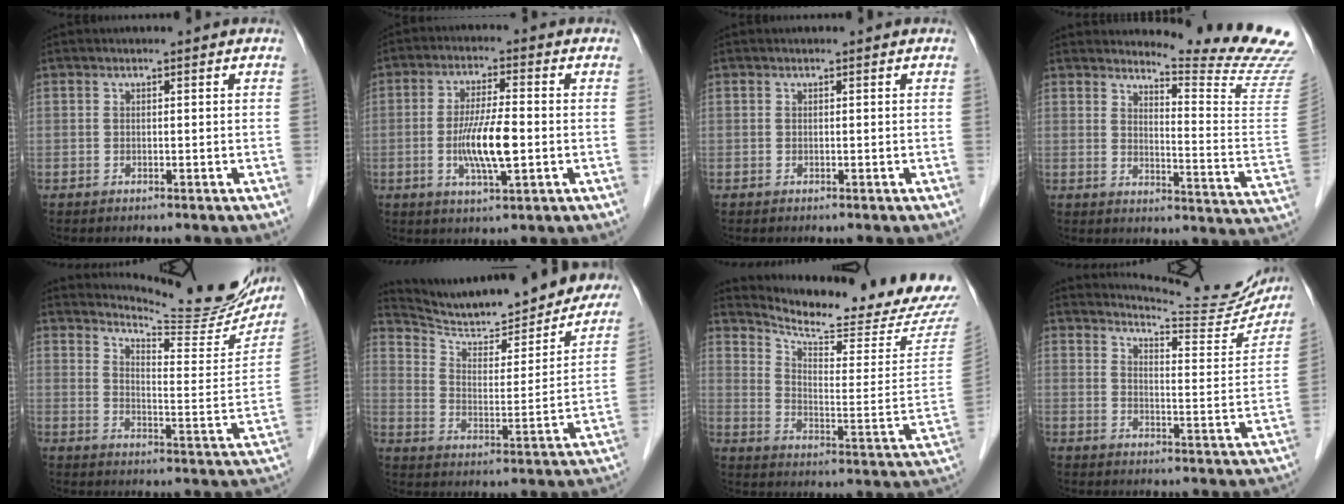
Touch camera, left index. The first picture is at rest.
{"total": 8.2, "force": [-1.8, 1.1, 7.9], "torque": [-0.155, -0.014, -0.035]}
{"total": 0.0}
{"total": 14.4, "force": [13.9, -2.6, 2.8], "torque": [-0.046, -0.142, 0.155]}
{"total": 17.8, "force": [16.7, 1.9, 5.8], "torque": [-0.080, -0.079, 0.202]}
{"total": 24.5, "force": [22.1, 4.5, 9.5], "torque": [-0.145, -0.042, 0.301]}
{"total": 20.2, "force": [19.7, -0.4, 4.4], "torque": [-0.085, -0.121, 0.255]}
{"total": 15.2, "force": [14.8, 0.9, 3.4], "torque": [-0.046, -0.069, 0.172]}